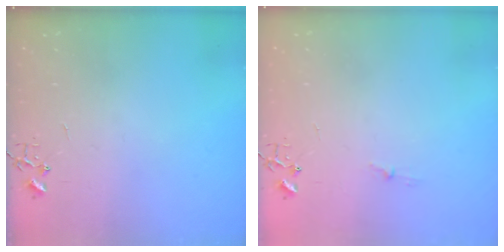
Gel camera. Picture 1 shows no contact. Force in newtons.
{"total": 2.9, "press": 2.9, "slide": 0.4}